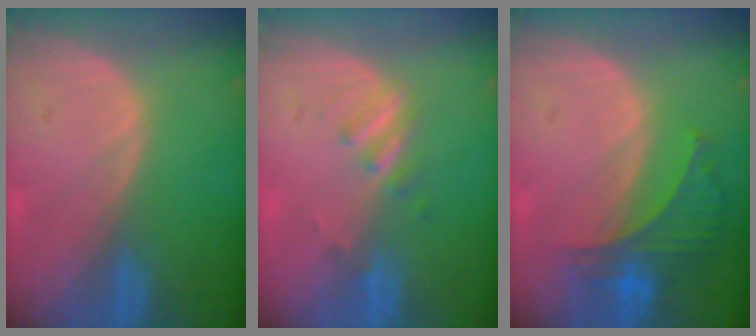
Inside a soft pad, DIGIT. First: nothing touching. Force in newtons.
{"total": 2.8, "press": 2.6, "slide": 1.2}
{"total": 6.3, "press": 5.9, "slide": 2.3}